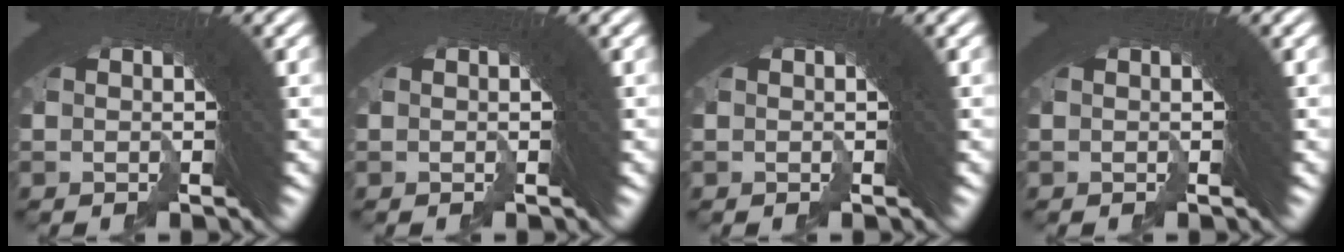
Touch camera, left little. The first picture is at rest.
{"total": 0.0}
{"total": 0.0}
{"total": 0.0}